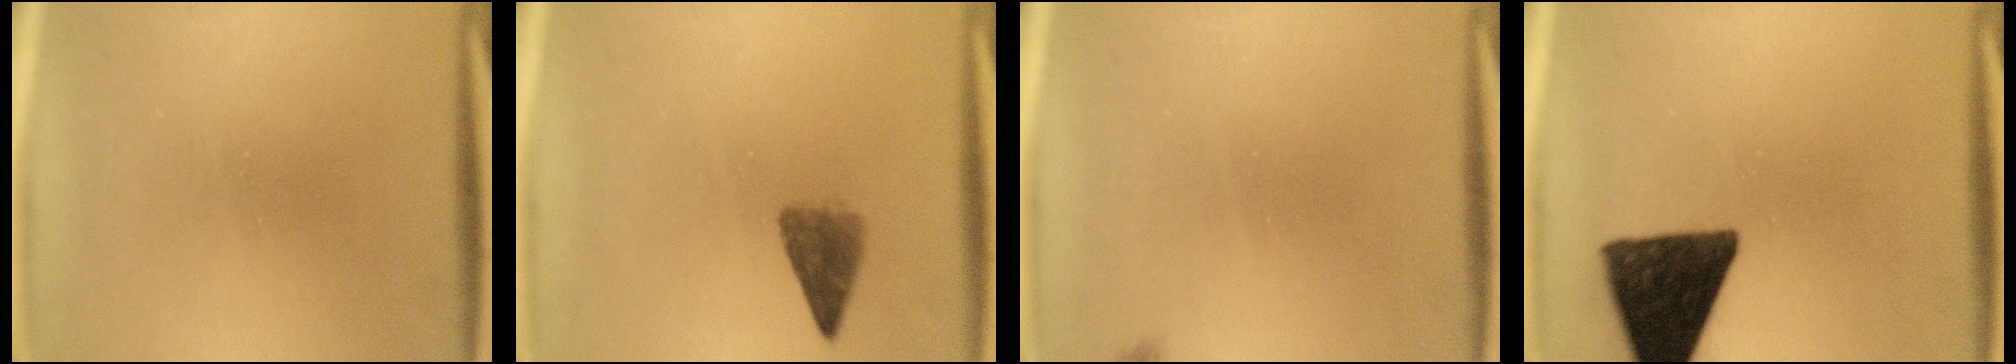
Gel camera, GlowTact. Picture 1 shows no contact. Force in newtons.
{"total": 2.7}
{"total": 0.9}
{"total": 13.5}